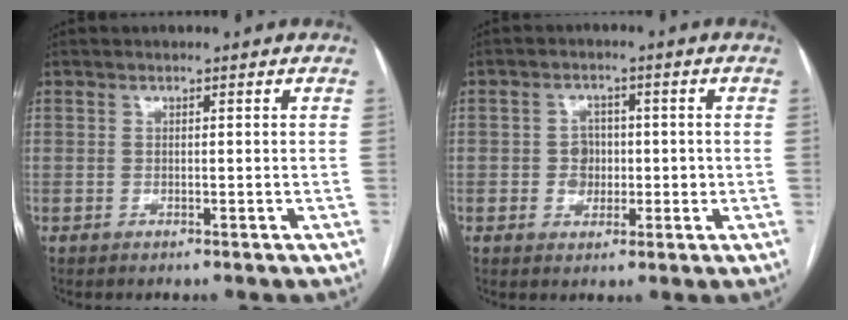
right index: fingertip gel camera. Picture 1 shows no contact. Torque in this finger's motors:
{"motor_torque": [0.63, 0.14, 0.03, 0.03]}